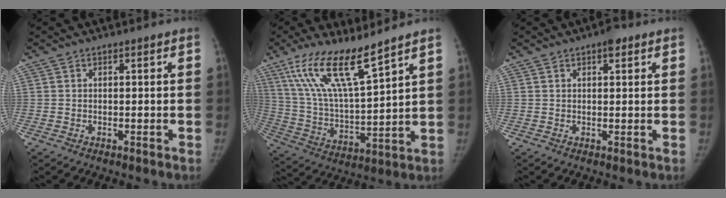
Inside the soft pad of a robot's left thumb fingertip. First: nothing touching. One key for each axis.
{"total": 15.7, "fx": 10.6, "fy": 3.0, "fz": 11.3, "tx": -0.204, "ty": -0.055, "tz": 0.214}
{"total": 2.7, "fx": 1.4, "fy": 1.4, "fz": 1.8, "tx": -0.011, "ty": -0.001, "tz": 0.016}